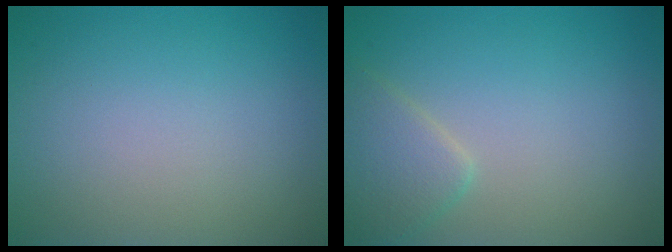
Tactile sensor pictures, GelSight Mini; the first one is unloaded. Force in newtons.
{"total": 2.7, "press": 2.7, "slide": 0.1}